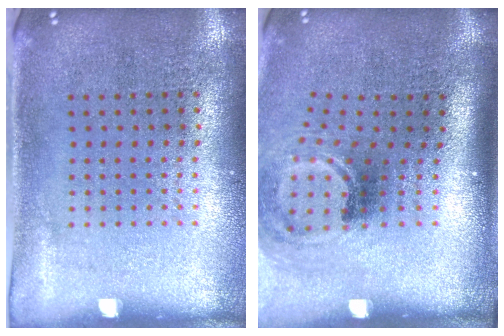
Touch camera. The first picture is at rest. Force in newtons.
{"total": 2.0, "press": 1.3, "slide": 1.5}